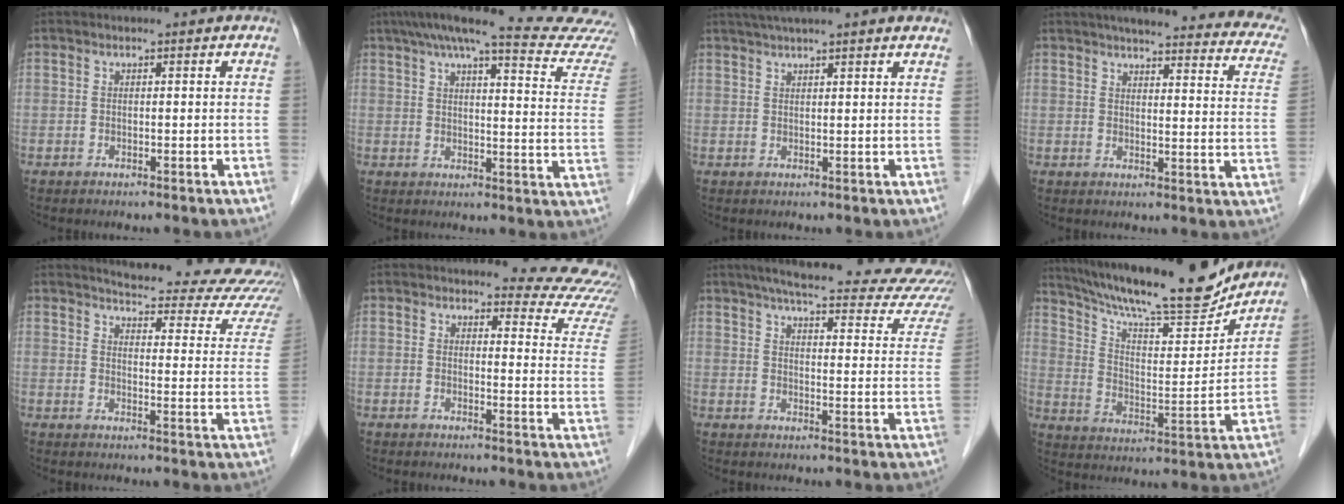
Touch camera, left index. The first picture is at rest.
{"total": 21.3, "force": [19.5, -0.8, 8.7], "torque": [-0.123, -0.054, 0.232]}
{"total": 9.6, "force": [8.0, -0.2, 5.2], "torque": [-0.084, 0.038, 0.103]}
{"total": 23.4, "force": [20.1, 3.7, 11.3], "torque": [-0.131, -0.016, 0.217]}
{"total": 20.7, "force": [19.8, 2.9, 5.2], "torque": [-0.044, -0.087, 0.209]}
{"total": 11.1, "force": [11.0, 1.1, 1.1], "torque": [0.014, -0.080, 0.090]}
{"total": 27.0, "force": [24.2, 3.5, 11.4], "torque": [-0.147, -0.046, 0.277]}
{"total": 20.3, "force": [18.3, 2.2, 8.6], "torque": [-0.155, -0.011, 0.282]}